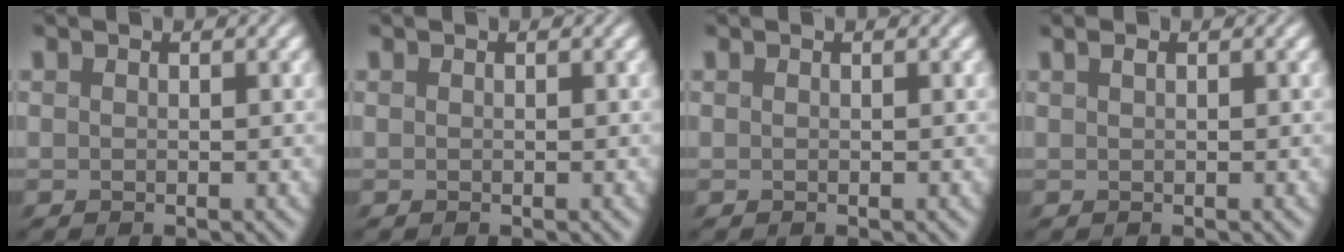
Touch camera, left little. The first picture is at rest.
{"total": 0.0}
{"total": 0.0}
{"total": 0.9, "force": [0.3, 0.4, 0.8], "torque": [-0.007, -0.002, 0.002]}